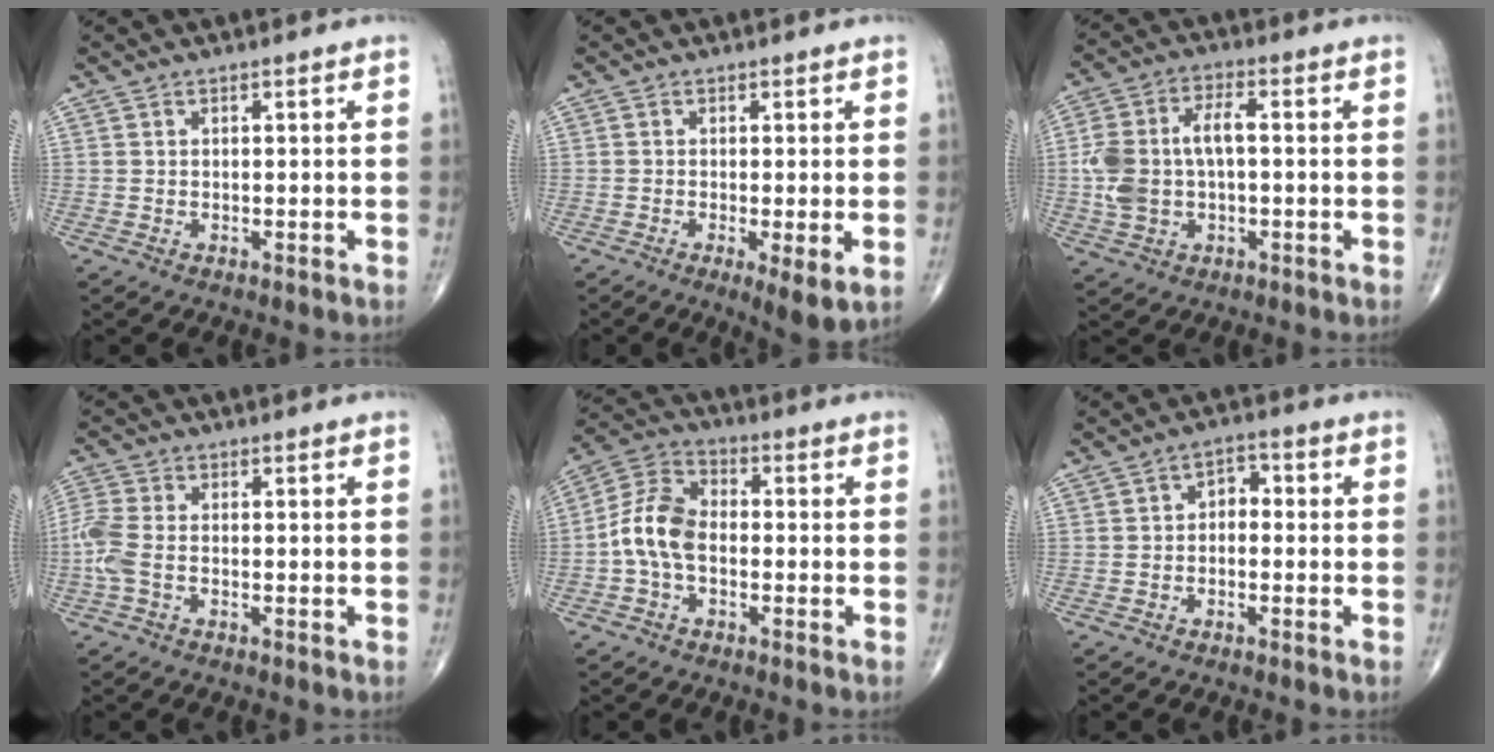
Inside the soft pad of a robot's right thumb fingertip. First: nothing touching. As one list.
[{"total": 5.3, "force": [-1.4, 1.2, 4.9], "torque": [-0.087, -0.019, -0.025]}, {"total": 11.1, "force": [-0.1, 6.1, 9.2], "torque": [-0.201, 0.027, -0.001]}, {"total": 5.4, "force": [-1.4, 2.6, 4.4], "torque": [-0.134, 0.006, -0.037]}, {"total": 9.2, "force": [-1.6, 5.7, 7.0], "torque": [-0.134, 0.031, -0.045]}, {"total": 3.5, "force": [-0.4, 2.4, 2.5], "torque": [-0.021, 0.019, -0.019]}]